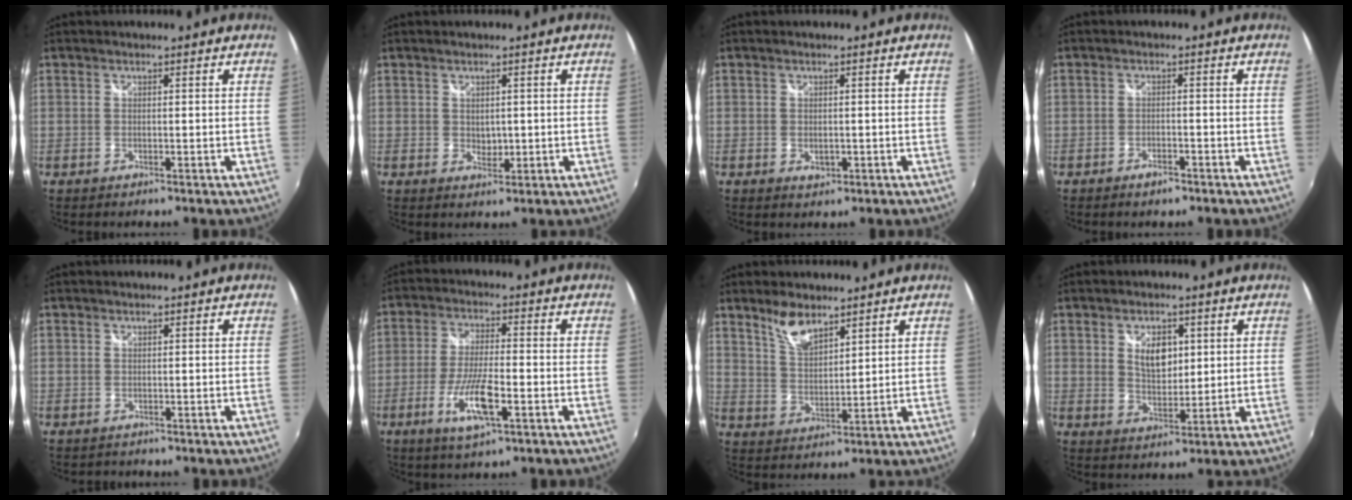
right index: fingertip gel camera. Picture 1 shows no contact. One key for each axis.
{"total": 2.0, "fx": 0.3, "fy": 1.6, "fz": 1.1, "tx": -0.015, "ty": -0.001, "tz": 0.007}
{"total": 1.8, "fx": -0.3, "fy": 1.4, "fz": 1.1, "tx": -0.018, "ty": -0.004, "tz": -0.004}
{"total": 2.3, "fx": -1.7, "fy": 0.9, "fz": 1.2, "tx": -0.026, "ty": 0.001, "tz": -0.028}
{"total": 0.7, "fx": -0.2, "fy": 0.7, "fz": -0.1, "tx": 0.000, "ty": 0.000, "tz": -0.001}
{"total": 9.4, "fx": -3.8, "fy": 2.1, "fz": 8.4, "tx": -0.172, "ty": -0.012, "tz": -0.071}
{"total": 6.6, "fx": 5.0, "fy": 2.4, "fz": 3.5, "tx": -0.063, "ty": 0.004, "tz": 0.100}
{"total": 6.0, "fx": 2.0, "fy": 3.6, "fz": 4.4, "tx": -0.068, "ty": 0.001, "tz": 0.039}